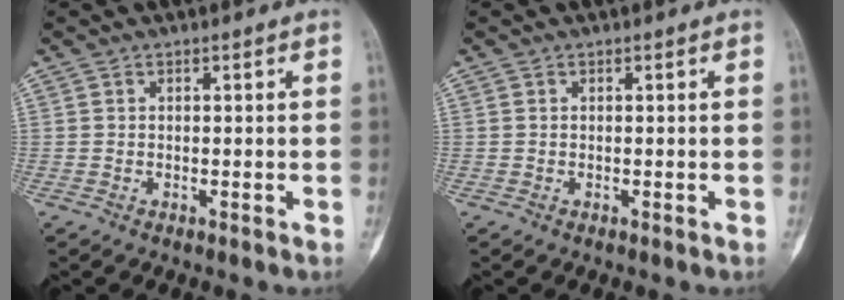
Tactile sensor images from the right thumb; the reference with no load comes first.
{"total": 0.0}